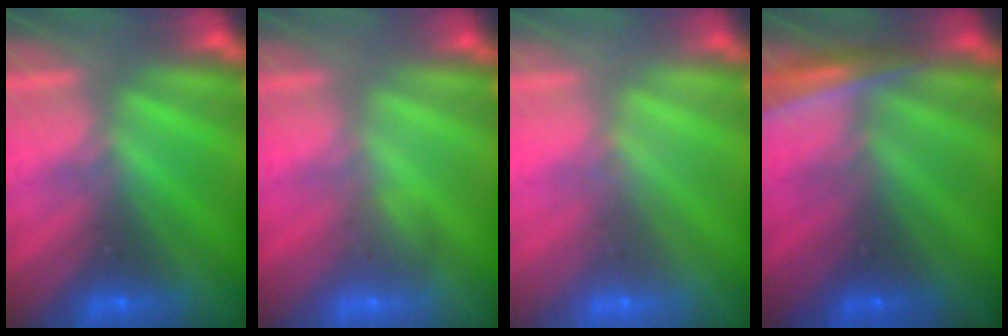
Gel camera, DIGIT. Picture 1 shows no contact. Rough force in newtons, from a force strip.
{"total": 2.8}
{"total": 1.9}
{"total": 2.9}